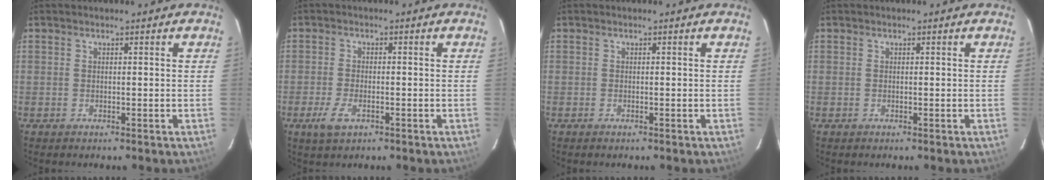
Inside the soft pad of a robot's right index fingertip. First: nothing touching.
{"total": 4.3, "force": [-2.2, 1.9, 3.2], "torque": [-0.078, -0.007, -0.041]}
{"total": 0.0}
{"total": 0.0}